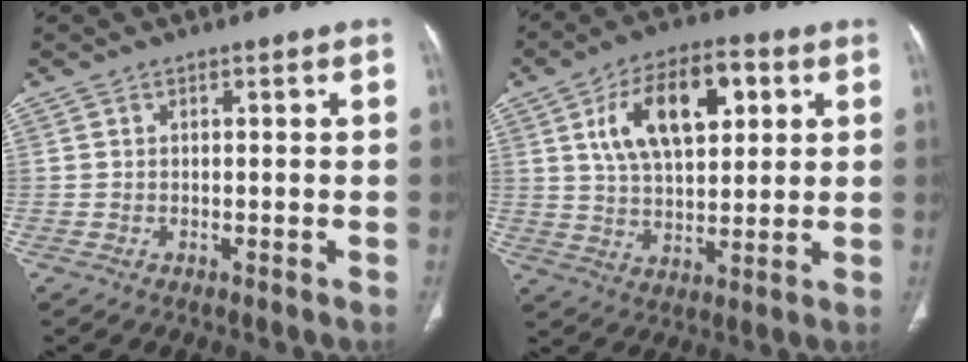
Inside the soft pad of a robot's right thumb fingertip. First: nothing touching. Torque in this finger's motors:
{"motor_torque": [-0.18, 0.57, 0.48, 0.37, 0.12]}